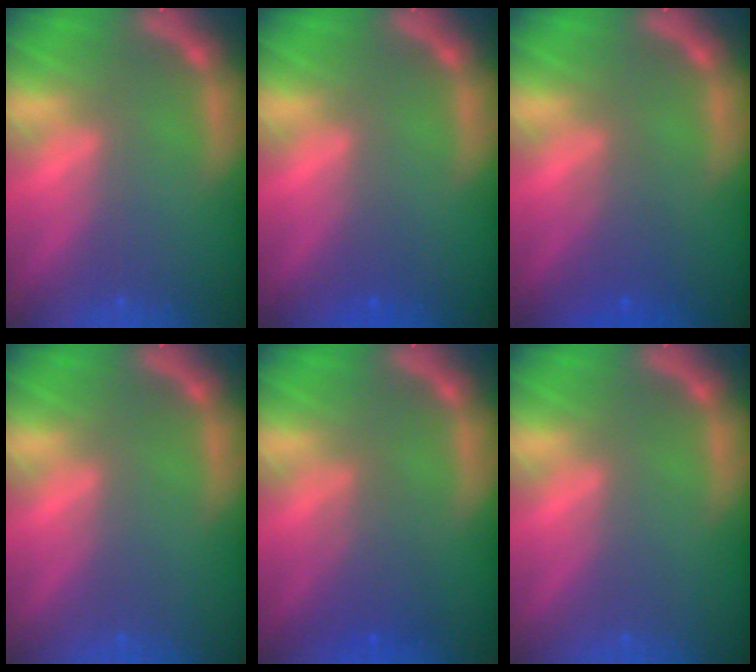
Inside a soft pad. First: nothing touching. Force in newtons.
{"total": 0.9}
{"total": 2.4}
{"total": 0.0}
{"total": 2.9}
{"total": 0.0}